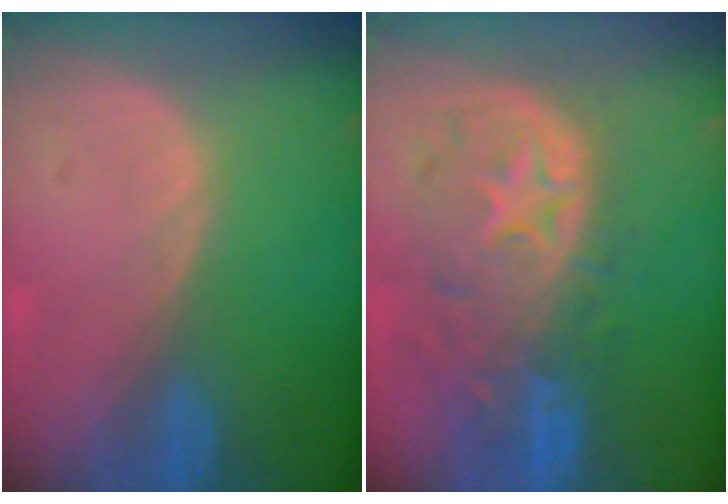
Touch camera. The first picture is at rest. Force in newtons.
{"total": 11.1, "press": 9.8, "slide": 5.2}